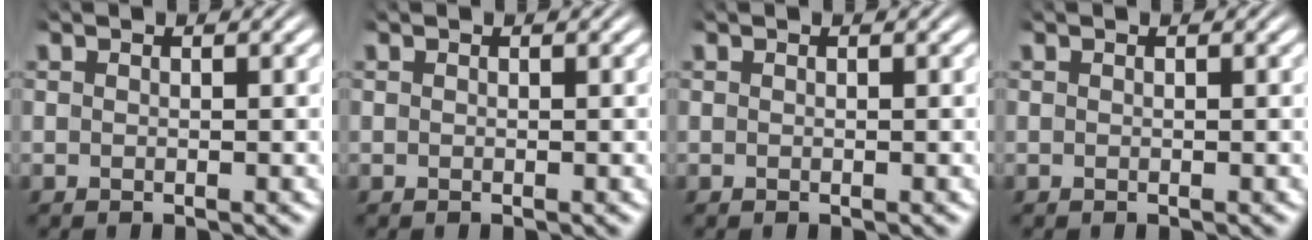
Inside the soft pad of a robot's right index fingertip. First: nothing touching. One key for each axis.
{"total": 0.0}
{"total": 0.0}
{"total": 0.0}